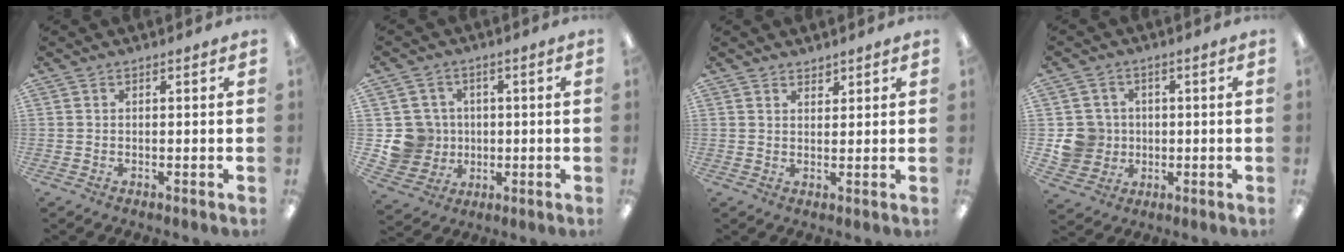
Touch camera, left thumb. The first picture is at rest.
{"total": 9.4, "force": [0.1, 9.3, 1.8], "torque": [-0.055, 0.009, 0.013]}
{"total": 2.0, "force": [1.9, 0.6, -0.1], "torque": [0.009, -0.011, 0.035]}
{"total": 8.4, "force": [0.1, 8.2, 1.9], "torque": [-0.059, 0.012, 0.009]}